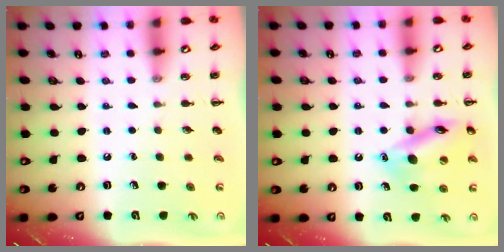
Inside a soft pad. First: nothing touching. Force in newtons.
{"total": 15.0, "press": 14.9, "slide": 1.7}